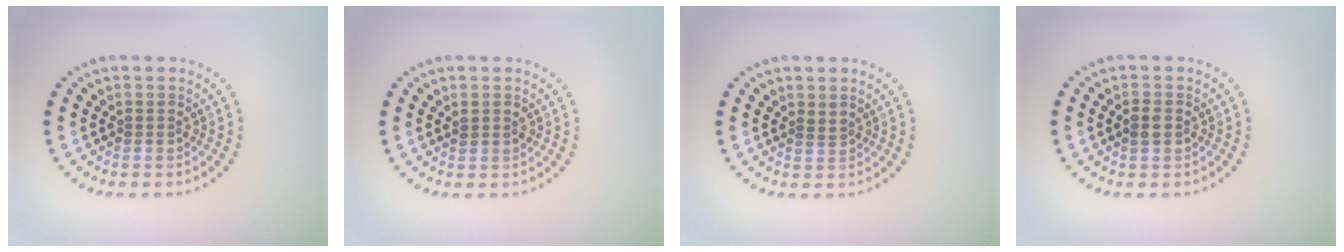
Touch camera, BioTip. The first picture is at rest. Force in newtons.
{"total": 0.8, "press": 0.7, "slide": 0.2}
{"total": 0.6, "press": 0.4, "slide": 0.5}
{"total": 1.5, "press": 1.5, "slide": 0.1}